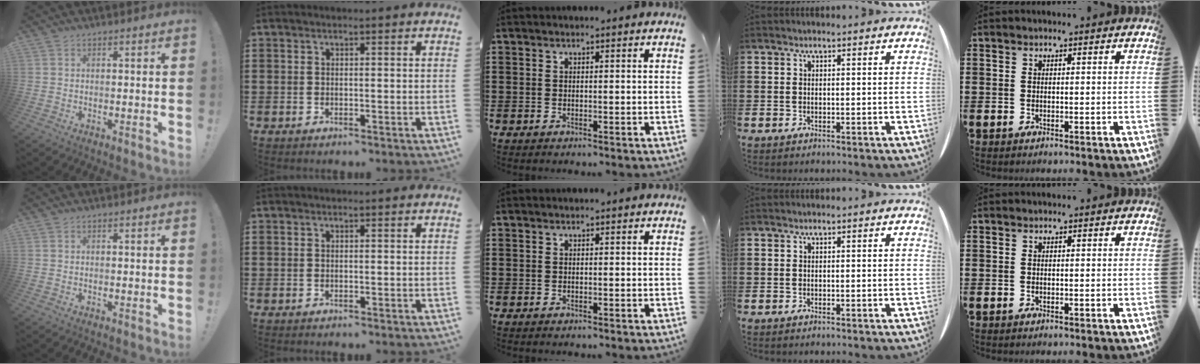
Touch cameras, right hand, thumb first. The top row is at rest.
{}